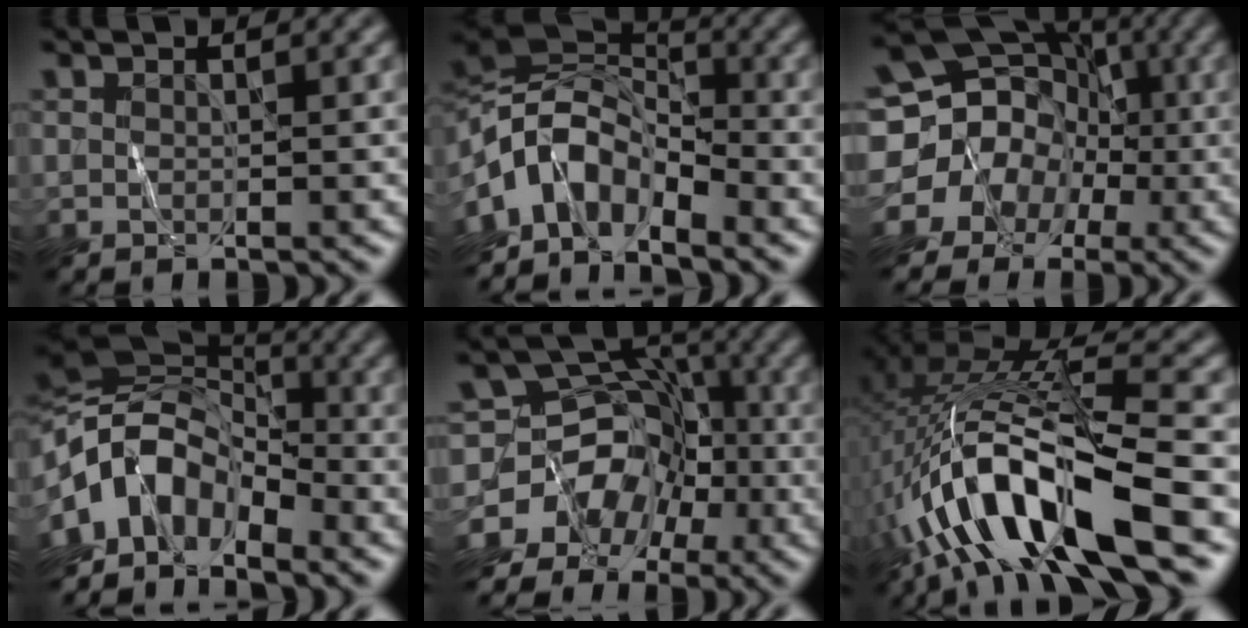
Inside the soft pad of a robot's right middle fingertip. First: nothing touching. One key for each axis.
{"total": 7.6, "fx": -4.7, "fy": 3.9, "fz": 4.5, "tx": -0.074, "ty": 0.015, "tz": -0.101}
{"total": 14.0, "fx": -2.9, "fy": 13.2, "fz": 3.5, "tx": -0.091, "ty": 0.020, "tz": -0.080}
{"total": 8.1, "fx": -4.5, "fy": 4.7, "fz": 4.8, "tx": -0.080, "ty": 0.016, "tz": -0.099}
{"total": 7.9, "fx": -4.4, "fy": 6.4, "fz": 1.2, "tx": -0.001, "ty": 0.010, "tz": -0.091}
{"total": 12.1, "fx": -4.4, "fy": 3.1, "fz": 10.8, "tx": -0.220, "ty": 0.017, "tz": -0.071}